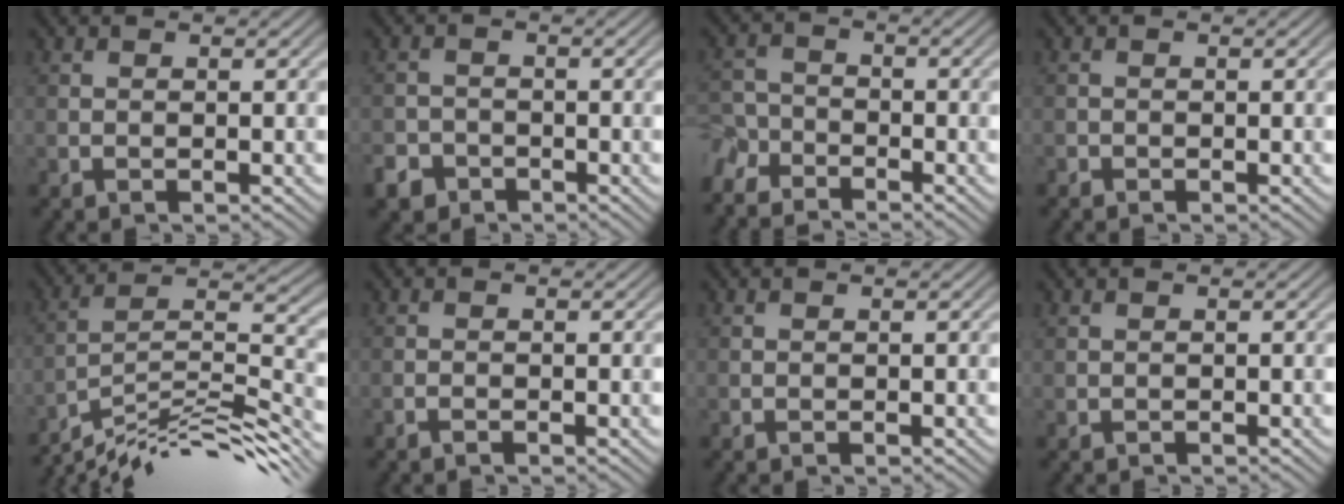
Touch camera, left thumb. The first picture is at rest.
{"total": 3.2, "force": [-2.4, 2.0, 0.8], "torque": [-0.016, -0.002, -0.050]}
{"total": 4.9, "force": [-4.3, 1.9, 1.4], "torque": [-0.036, -0.008, -0.100]}
{"total": 0.7, "force": [-0.6, 0.2, 0.0], "torque": [0.001, -0.002, -0.013]}
{"total": 13.9, "force": [-11.3, 2.7, 7.6], "torque": [-0.138, 0.019, -0.196]}
{"total": 0.6, "force": [-0.5, 0.0, 0.3], "torque": [-0.004, 0.001, -0.011]}
{"total": 0.0}
{"total": 0.0}